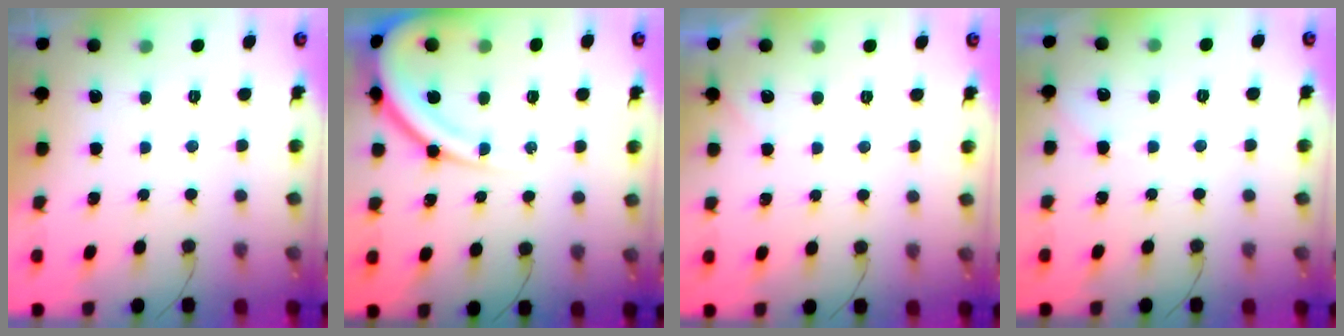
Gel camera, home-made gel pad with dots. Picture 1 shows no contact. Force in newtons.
{"total": 14.0, "press": 13.9, "slide": 1.5}
{"total": 2.5, "press": 2.4, "slide": 0.3}
{"total": 2.2, "press": 2.2, "slide": 0.3}